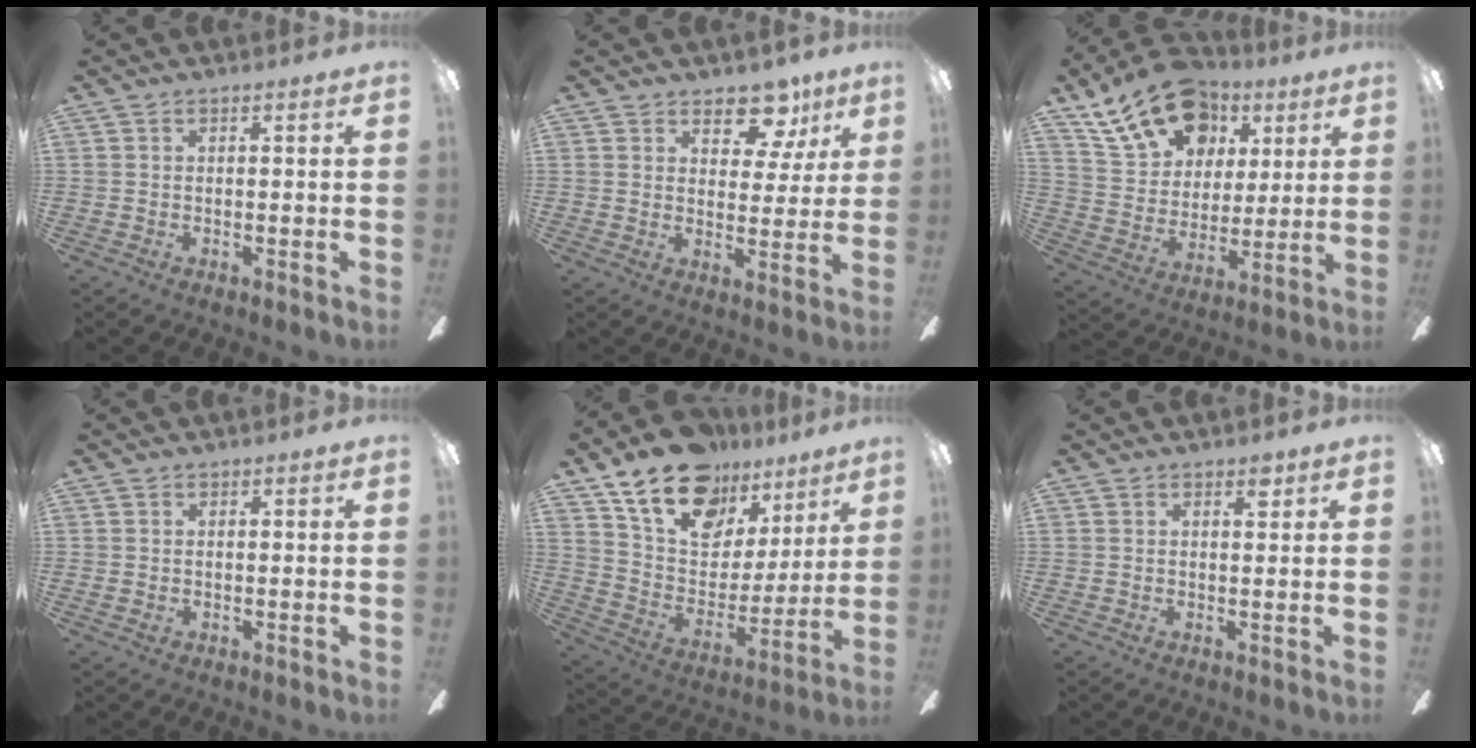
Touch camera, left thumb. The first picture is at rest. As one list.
[{"total": 10.7, "force": [7.0, 6.2, 5.2], "torque": [-0.060, -0.035, 0.122]}, {"total": 19.9, "force": [12.1, 13.0, 8.9], "torque": [-0.155, -0.055, 0.224]}, {"total": 0.5, "force": [0.2, 0.4, 0.1], "torque": [-0.003, 0.003, 0.004]}, {"total": 20.6, "force": [14.5, 11.6, 8.9], "torque": [-0.152, -0.086, 0.263]}, {"total": 2.3, "force": [1.7, 1.1, 1.1], "torque": [-0.001, -0.007, 0.025]}]